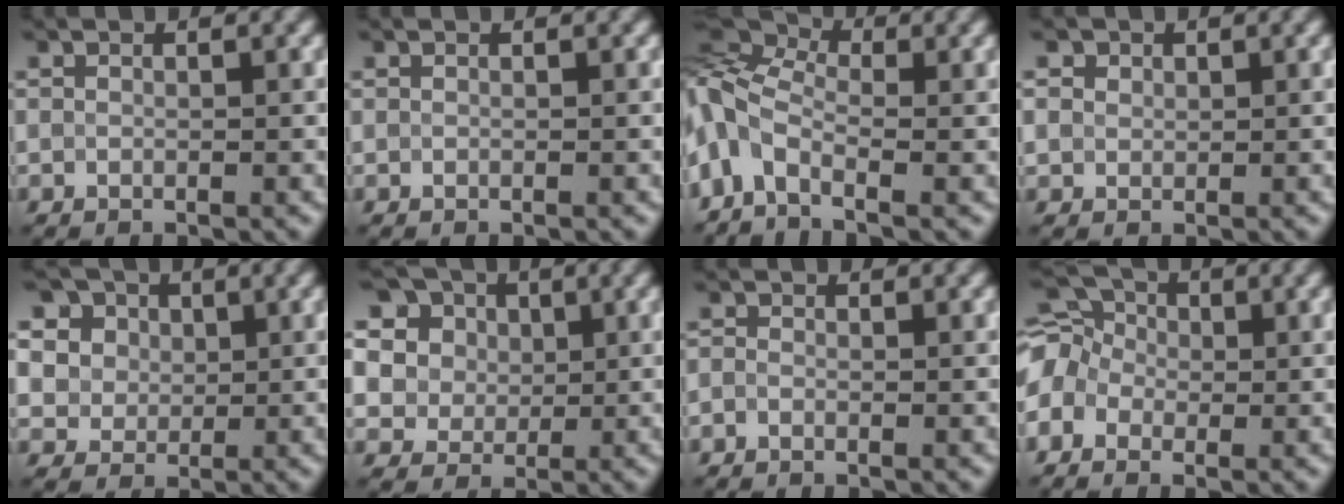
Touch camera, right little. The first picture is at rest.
{"total": 0.0}
{"total": 6.5, "force": [-1.2, 3.7, 5.2], "torque": [-0.120, 0.006, -0.045]}
{"total": 1.8, "force": [0.9, 1.4, 0.6], "torque": [-0.009, 0.008, 0.009]}
{"total": 11.9, "force": [6.0, 9.0, 5.1], "torque": [-0.132, 0.033, 0.091]}
{"total": 14.6, "force": [7.4, 10.5, 6.9], "torque": [-0.164, 0.047, 0.116]}
{"total": 0.7, "force": [-0.4, 0.4, 0.4], "torque": [-0.007, -0.003, -0.013]}
{"total": 6.2, "force": [-0.3, 5.0, 3.6], "torque": [-0.081, 0.025, -0.034]}